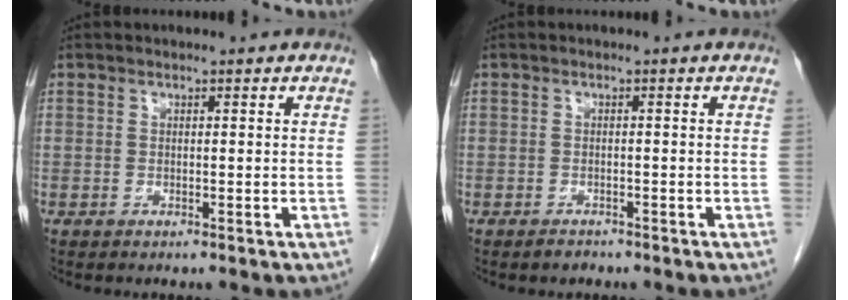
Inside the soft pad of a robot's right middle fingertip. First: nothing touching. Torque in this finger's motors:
{"motor_torque": [0.34, -0.17, 0.04, 0.00]}